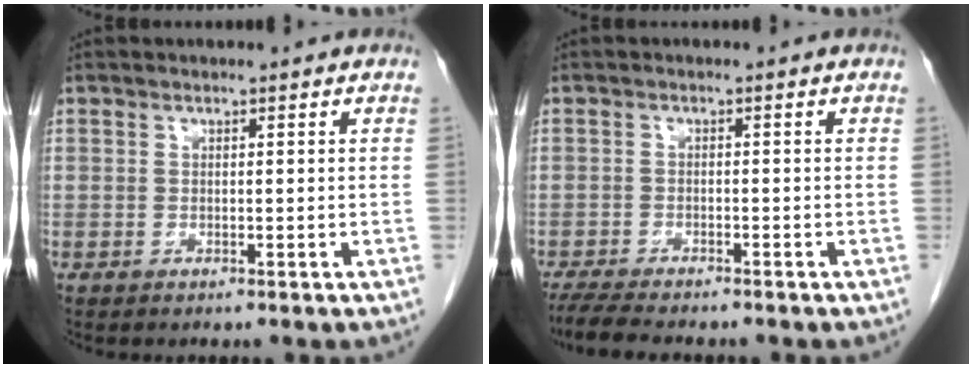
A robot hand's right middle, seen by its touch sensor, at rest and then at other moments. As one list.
[{"total": 6.7, "force": [-5.8, 0.9, 3.2], "torque": [-0.054, -0.017, -0.094]}]